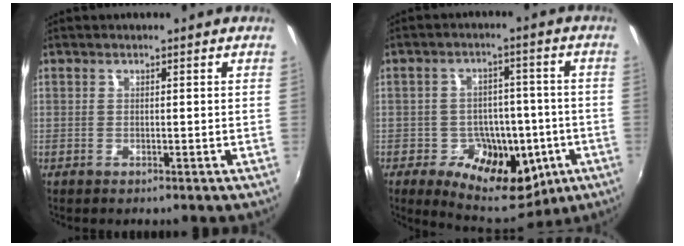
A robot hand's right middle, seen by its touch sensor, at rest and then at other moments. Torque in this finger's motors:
{"motor_torque": [0.29, -0.14, 0.16, 0.04]}